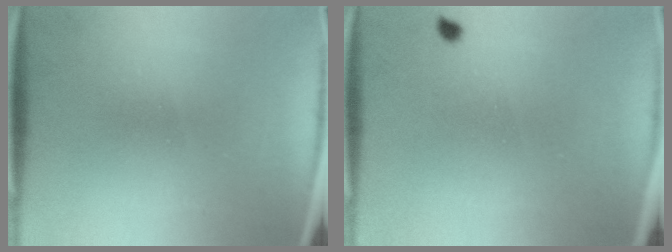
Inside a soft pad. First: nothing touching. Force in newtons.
{"total": 0.7}